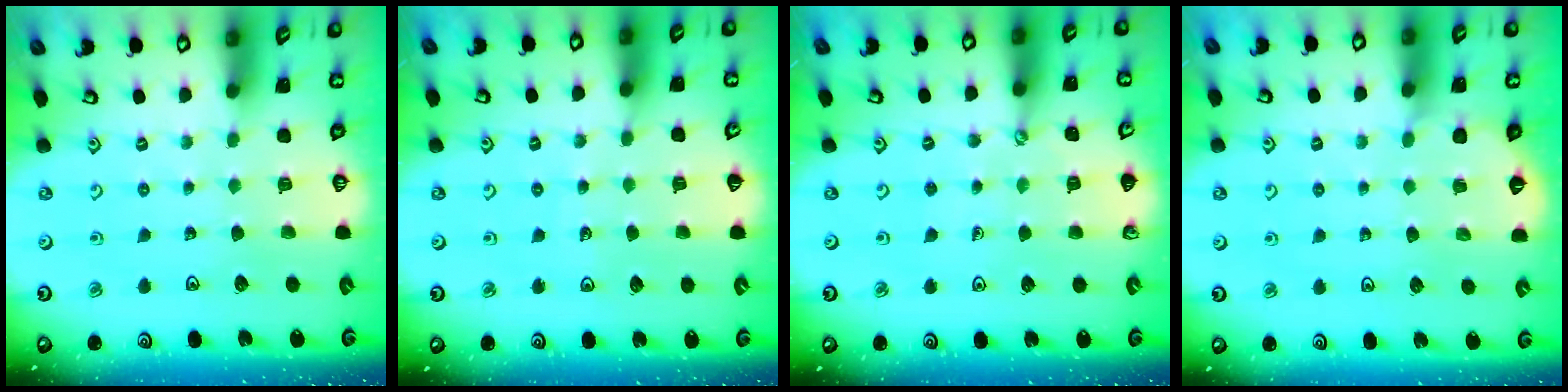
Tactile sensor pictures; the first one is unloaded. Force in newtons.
{"total": 4.7, "press": 4.7, "slide": 0.4}
{"total": 1.4, "press": 1.3, "slide": 0.3}
{"total": 2.9, "press": 2.8, "slide": 0.4}